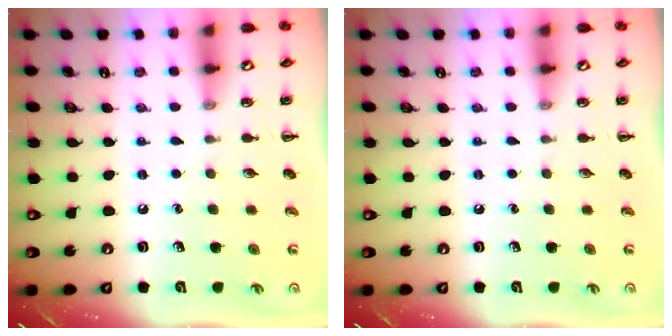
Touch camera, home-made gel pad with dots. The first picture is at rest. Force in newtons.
{"total": 0.0}